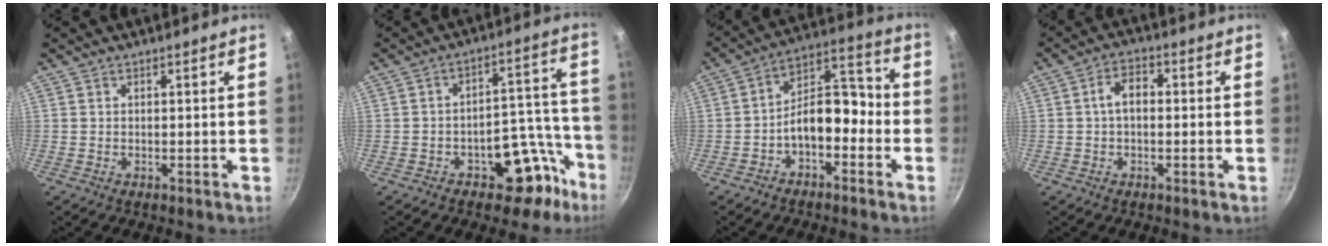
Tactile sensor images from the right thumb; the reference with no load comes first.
{"total": 12.0, "force": [-6.9, 6.6, 7.4], "torque": [-0.044, 0.080, -0.092]}
{"total": 11.1, "force": [-3.2, 6.4, 8.4], "torque": [-0.111, 0.056, -0.064]}
{"total": 4.8, "force": [0.1, 3.0, 3.8], "torque": [-0.058, 0.020, -0.006]}